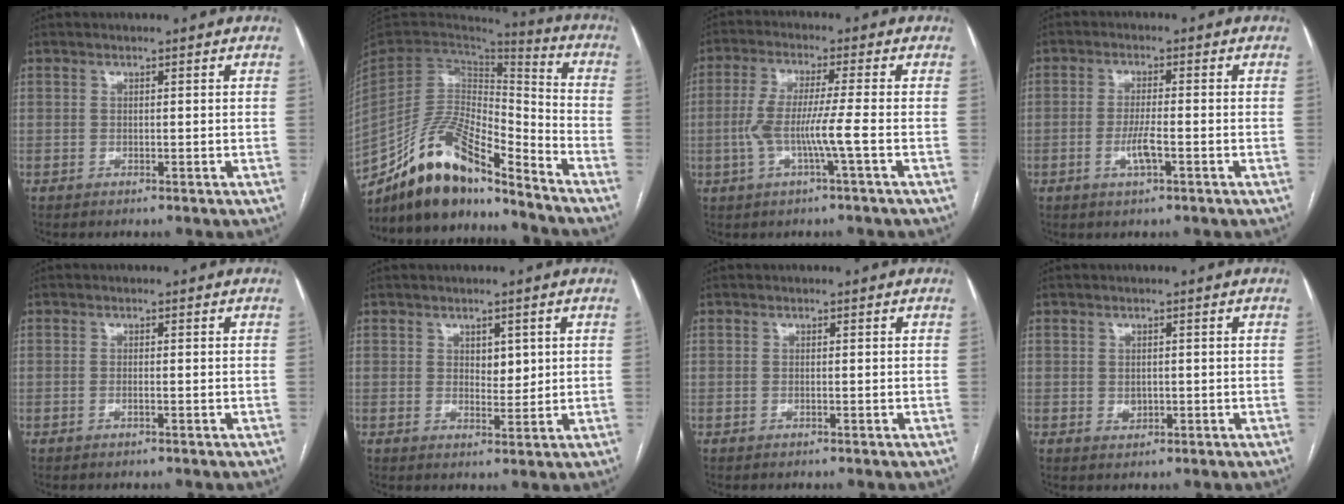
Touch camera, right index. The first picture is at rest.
{"total": 16.9, "force": [-14.3, 3.6, 8.3], "torque": [-0.144, 0.039, -0.260]}
{"total": 7.1, "force": [-1.7, -0.4, 6.9], "torque": [-0.144, 0.007, -0.033]}
{"total": 4.0, "force": [-1.4, 0.6, 3.6], "torque": [-0.074, -0.003, -0.025]}
{"total": 0.6, "force": [-0.2, 0.1, 0.6], "torque": [-0.013, 0.000, -0.003]}
{"total": 2.8, "force": [1.0, 1.6, 2.0], "torque": [-0.025, -0.004, 0.016]}
{"total": 0.0}
{"total": 1.7, "force": [0.0, 1.4, 0.9], "torque": [-0.016, -0.001, 0.005]}